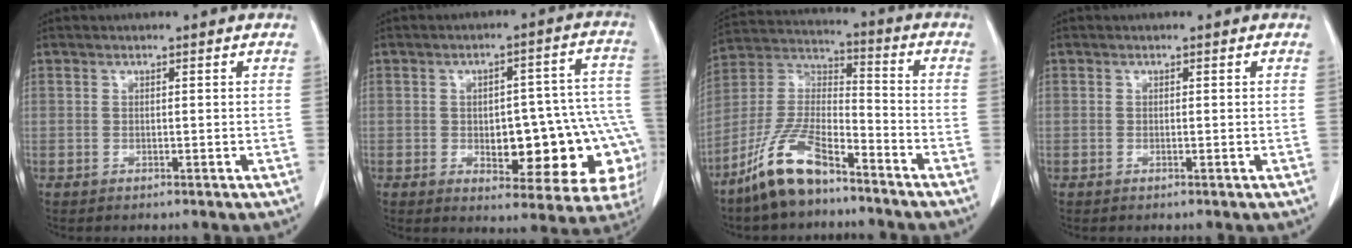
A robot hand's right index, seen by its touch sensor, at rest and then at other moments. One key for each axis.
{"total": 19.0, "fx": -4.7, "fy": 7.6, "fz": 16.8, "tx": -0.124, "ty": 0.046, "tz": -0.035}
{"total": 12.5, "fx": -9.1, "fy": 3.5, "fz": 7.9, "tx": -0.174, "ty": 0.001, "tz": -0.179}
{"total": 0.0}